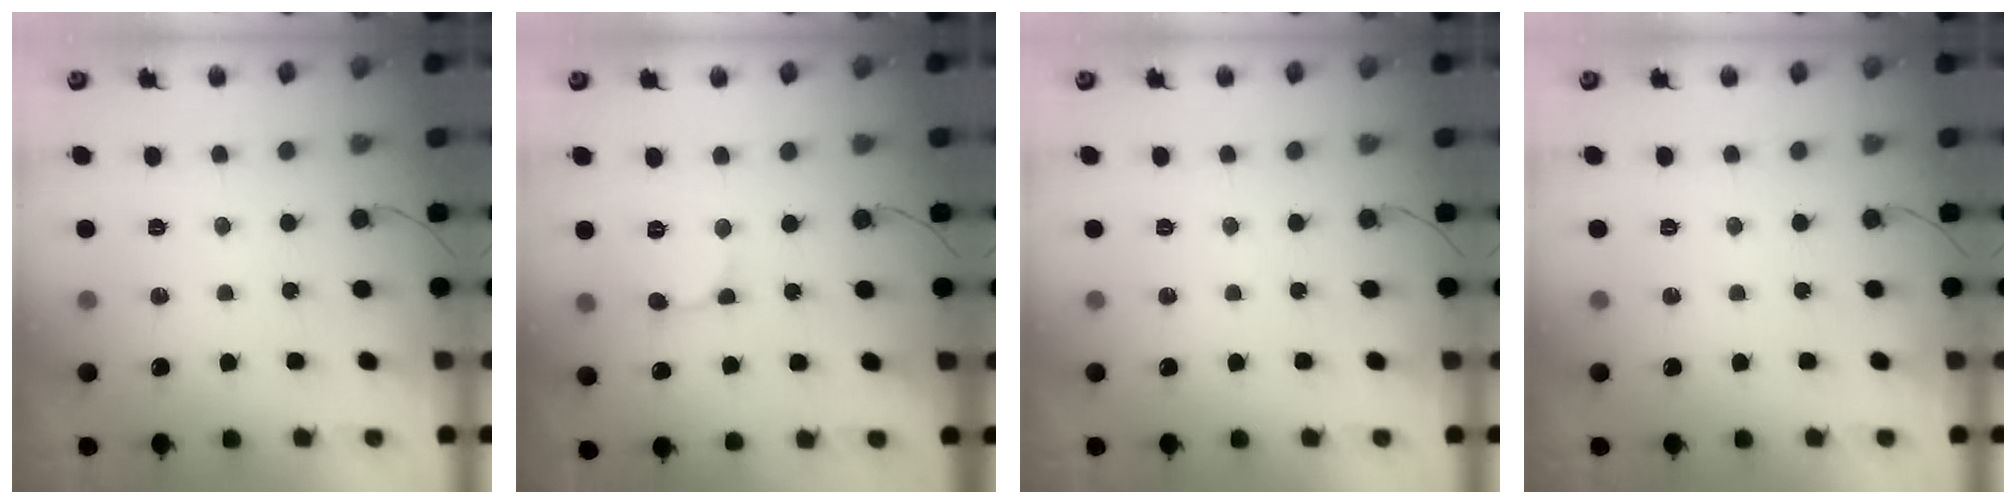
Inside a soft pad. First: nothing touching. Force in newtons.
{"total": 2.6, "press": 2.6, "slide": 0.2}
{"total": 0.0}
{"total": 0.0}